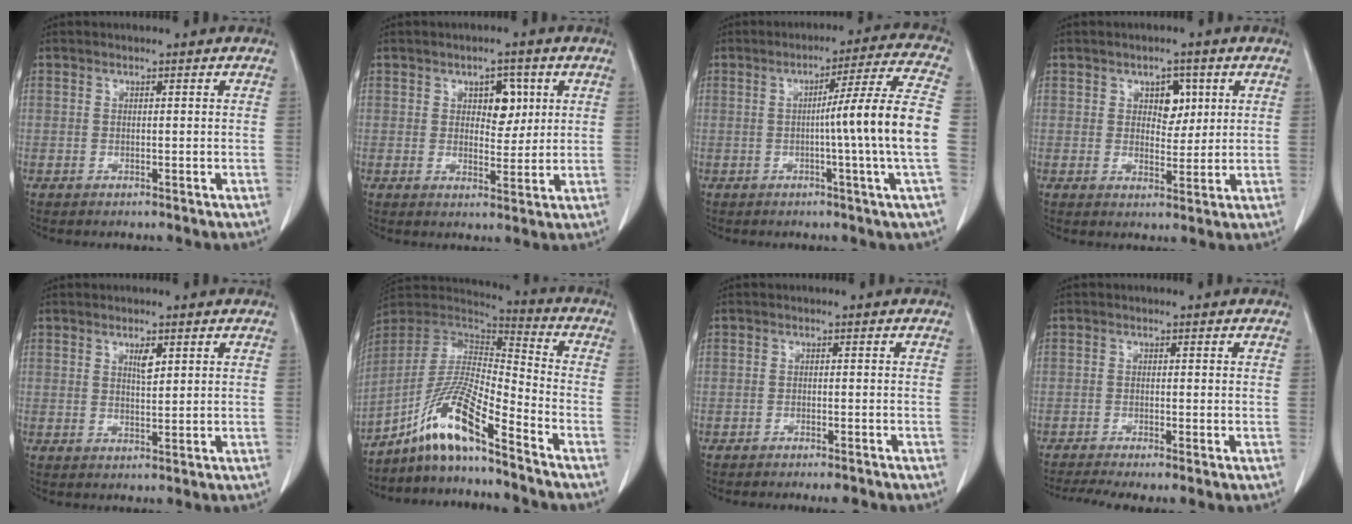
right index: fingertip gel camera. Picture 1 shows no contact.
{"total": 4.6, "force": [1.6, 2.6, 3.5], "torque": [-0.044, 0.006, 0.025]}
{"total": 12.8, "force": [-1.4, -2.6, 12.4], "torque": [-0.177, -0.002, -0.023]}
{"total": 4.2, "force": [1.6, 2.6, 2.9], "torque": [-0.036, 0.005, 0.025]}
{"total": 2.3, "force": [1.2, 0.7, 1.9], "torque": [-0.033, -0.003, 0.021]}
{"total": 12.9, "force": [-9.0, 0.5, 9.3], "torque": [-0.187, 0.004, -0.169]}
{"total": 3.1, "force": [-2.7, 0.7, 1.4], "torque": [-0.016, -0.005, -0.032]}
{"total": 4.5, "force": [-3.4, 0.2, 3.0], "torque": [-0.054, -0.006, -0.059]}